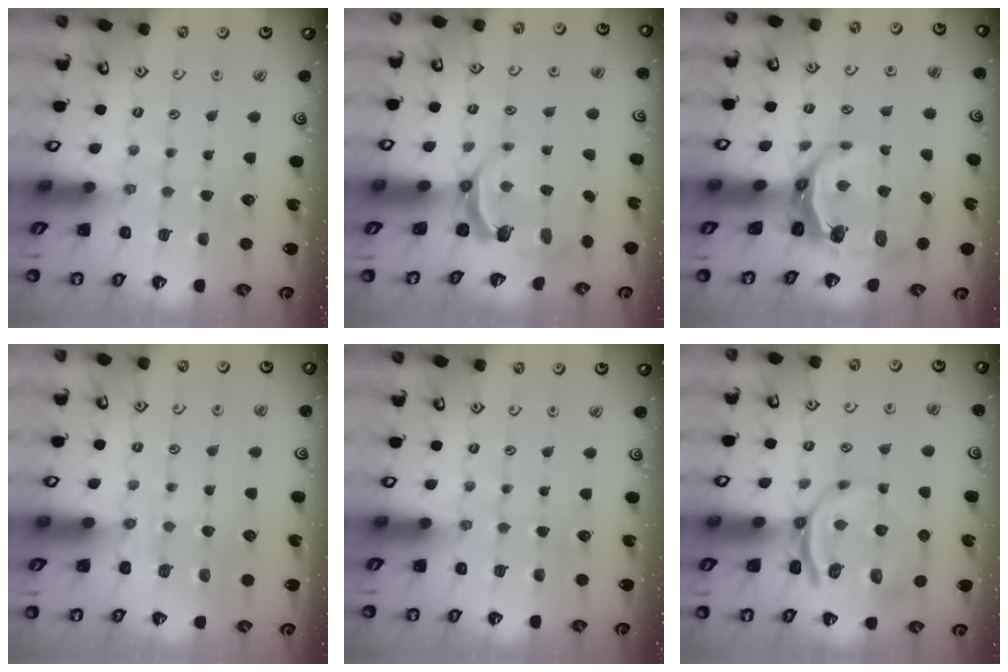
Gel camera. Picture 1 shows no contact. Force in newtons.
{"total": 6.6, "press": 5.3, "slide": 3.9}
{"total": 9.7, "press": 8.4, "slide": 4.8}
{"total": 3.4, "press": 2.8, "slide": 1.9}
{"total": 0.0}
{"total": 9.7, "press": 9.5, "slide": 2.3}